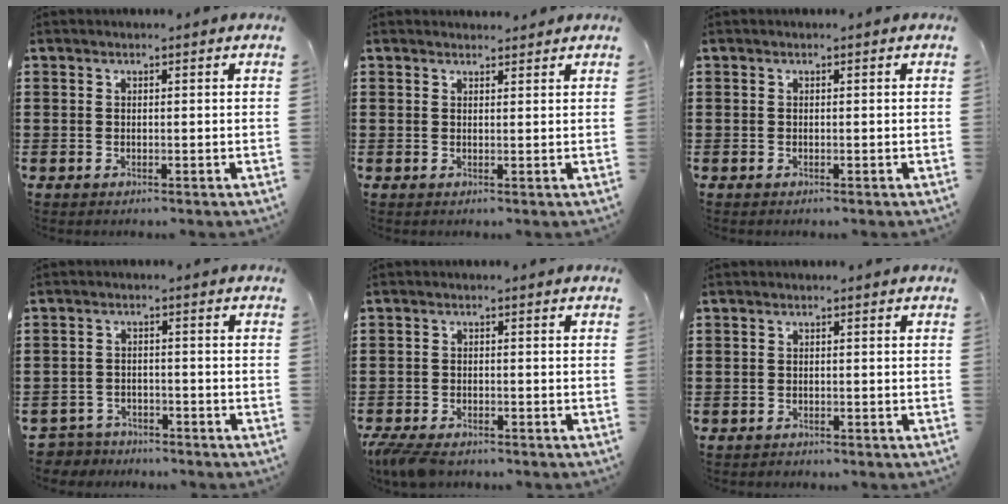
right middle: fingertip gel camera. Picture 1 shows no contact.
{"total": 1.3, "force": [1.2, 0.3, 0.1], "torque": [0.003, 0.000, 0.022]}
{"total": 0.0}
{"total": 3.3, "force": [-3.2, 0.6, -0.3], "torque": [-0.011, -0.004, -0.072]}
{"total": 3.0, "force": [-2.7, 0.7, 1.1], "torque": [-0.042, -0.005, -0.061]}
{"total": 0.6, "force": [-0.6, 0.2, -0.1], "torque": [0.001, 0.001, -0.014]}